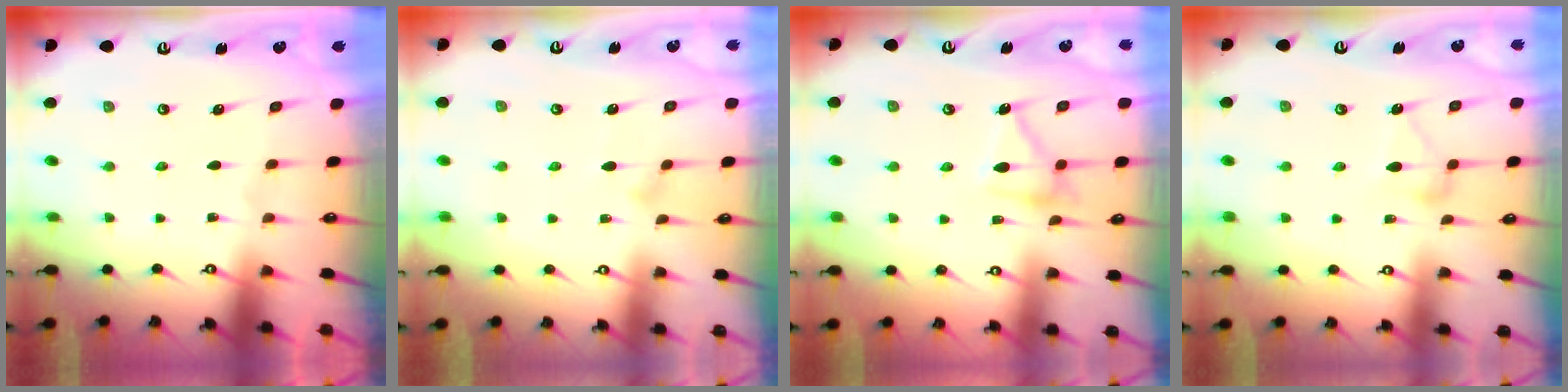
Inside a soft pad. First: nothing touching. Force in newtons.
{"total": 6.9, "press": 6.9, "slide": 0.4}
{"total": 12.7, "press": 12.7, "slide": 0.7}
{"total": 9.1, "press": 9.1, "slide": 0.1}